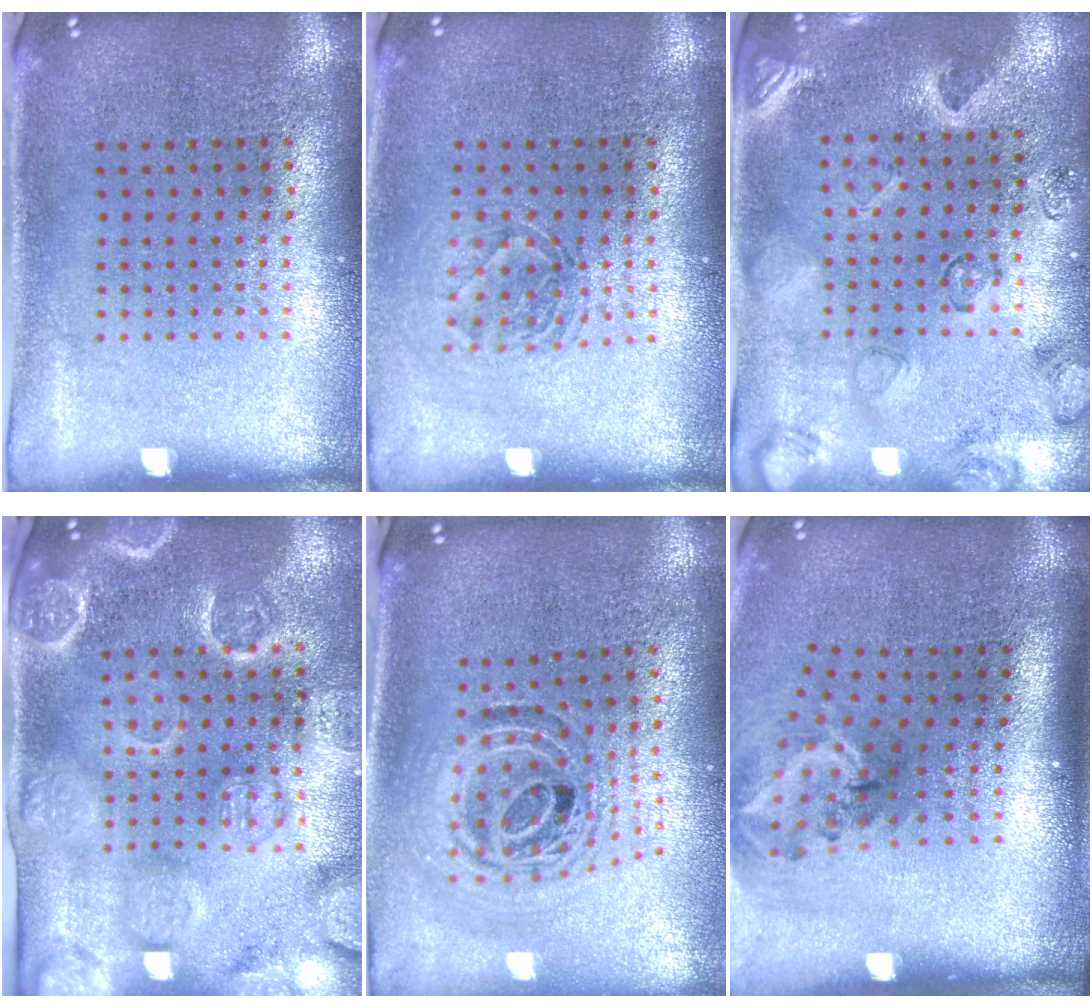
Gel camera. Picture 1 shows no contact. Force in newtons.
{"total": 1.3, "press": 1.1, "slide": 0.6}
{"total": 2.2, "press": 1.8, "slide": 1.3}
{"total": 3.9, "press": 3.6, "slide": 1.5}
{"total": 1.2, "press": 1.1, "slide": 0.5}
{"total": 2.0, "press": 1.3, "slide": 1.5}